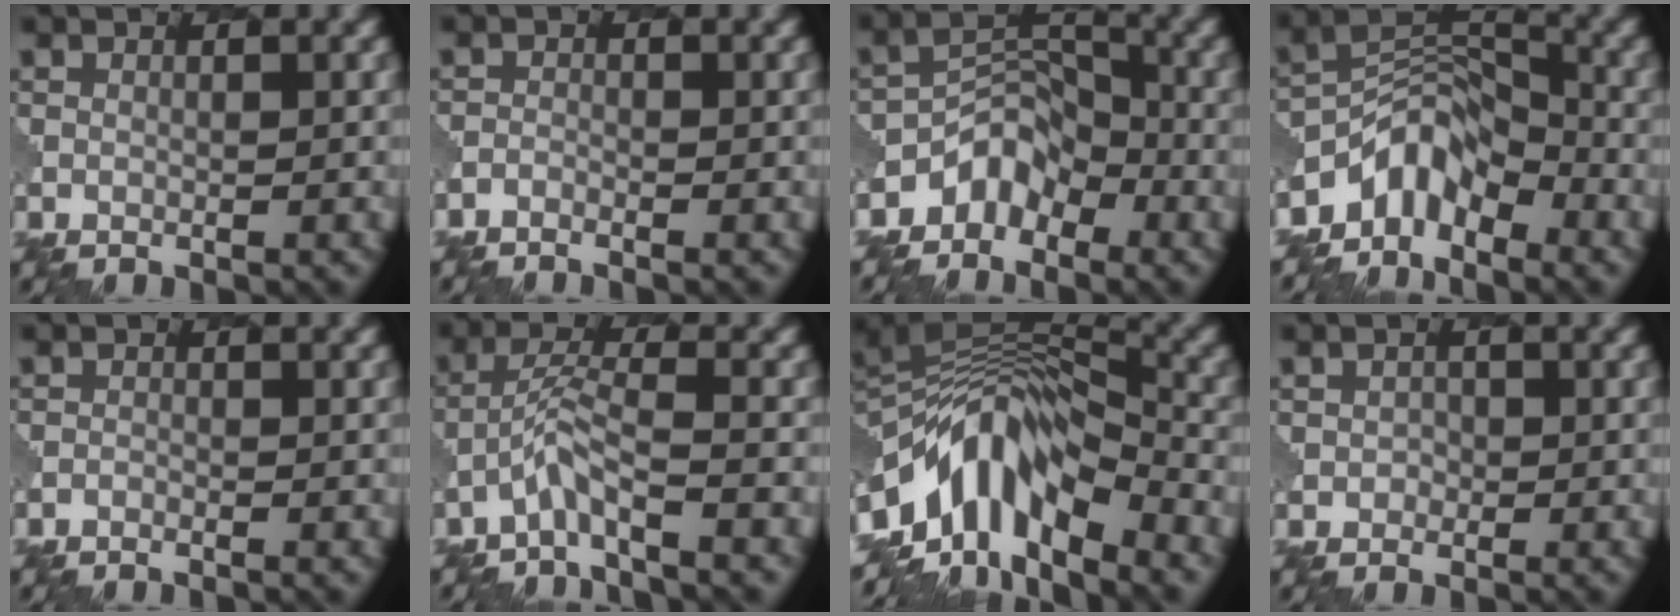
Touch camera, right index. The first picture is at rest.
{"total": 1.1, "force": [-1.1, 0.1, 0.0], "torque": [-0.004, -0.004, -0.027]}
{"total": 3.7, "force": [-2.8, 2.2, 1.1], "torque": [-0.006, 0.005, -0.059]}
{"total": 4.9, "force": [-3.9, 2.4, 1.9], "torque": [-0.018, 0.001, -0.082]}
{"total": 0.7, "force": [-0.7, 0.0, 0.0], "torque": [-0.002, -0.004, -0.017]}
{"total": 2.8, "force": [-1.9, 0.1, 2.0], "torque": [-0.044, 0.009, -0.044]}
{"total": 10.8, "force": [-4.9, 5.3, 7.9], "torque": [-0.128, 0.010, -0.101]}
{"total": 0.7, "force": [-0.1, 0.7, 0.0], "torque": [0.004, 0.001, -0.001]}